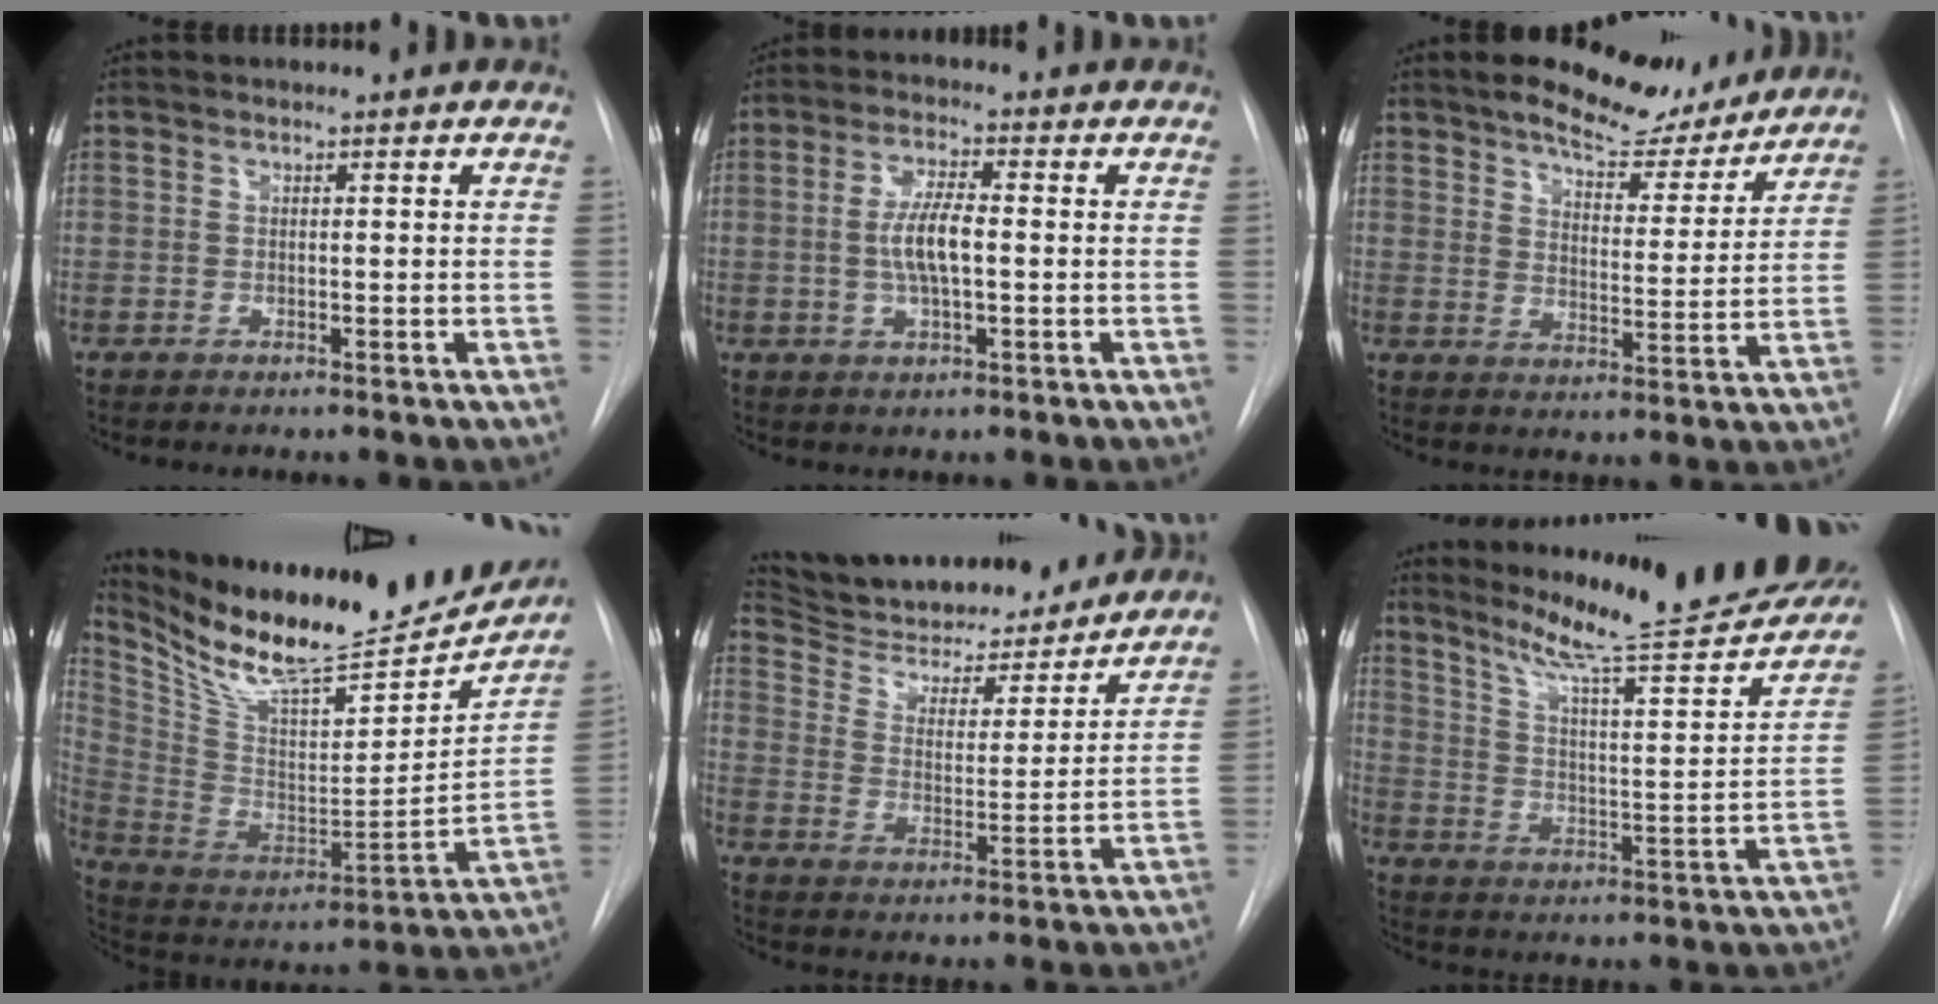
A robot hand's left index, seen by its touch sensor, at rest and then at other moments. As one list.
[{"total": 6.0, "force": [-0.9, 1.4, 5.7], "torque": [-0.118, -0.001, -0.017]}, {"total": 10.5, "force": [9.4, 3.2, 3.4], "torque": [-0.041, -0.019, 0.128]}, {"total": 24.2, "force": [21.6, 4.4, 10.2], "torque": [-0.190, -0.056, 0.337]}, {"total": 21.0, "force": [19.4, 4.7, 6.7], "torque": [-0.102, -0.015, 0.280]}, {"total": 21.9, "force": [20.0, 0.8, 9.0], "torque": [-0.136, -0.074, 0.272]}]